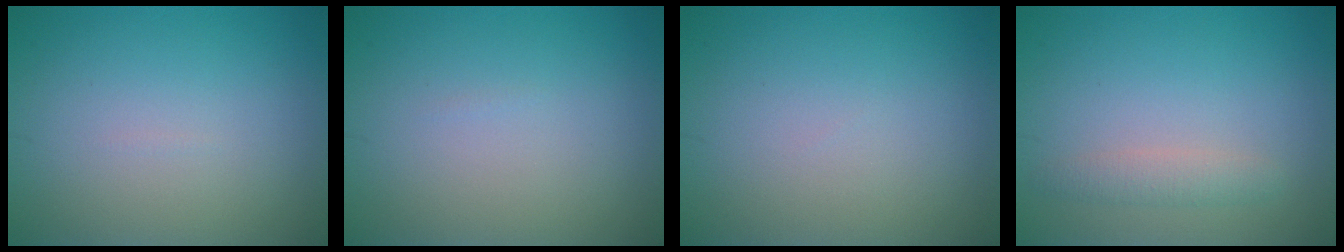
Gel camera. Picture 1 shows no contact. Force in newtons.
{"total": 0.0}
{"total": 0.0}
{"total": 1.6, "press": 1.6, "slide": 0.0}